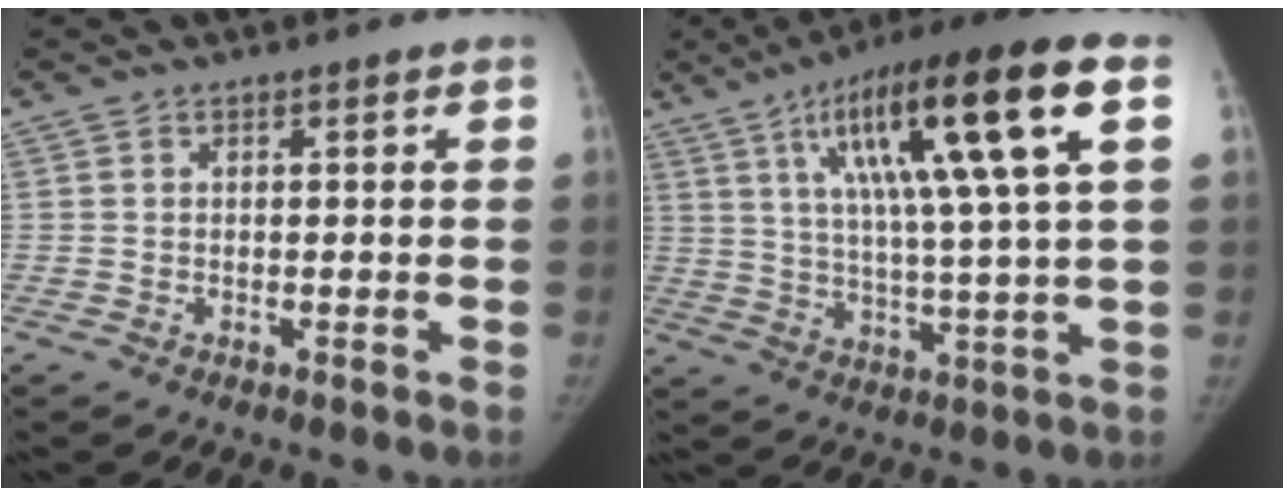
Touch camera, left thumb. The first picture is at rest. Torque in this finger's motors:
{"motor_torque": [0.87, 1.20, 1.88, -0.89, 0.16]}